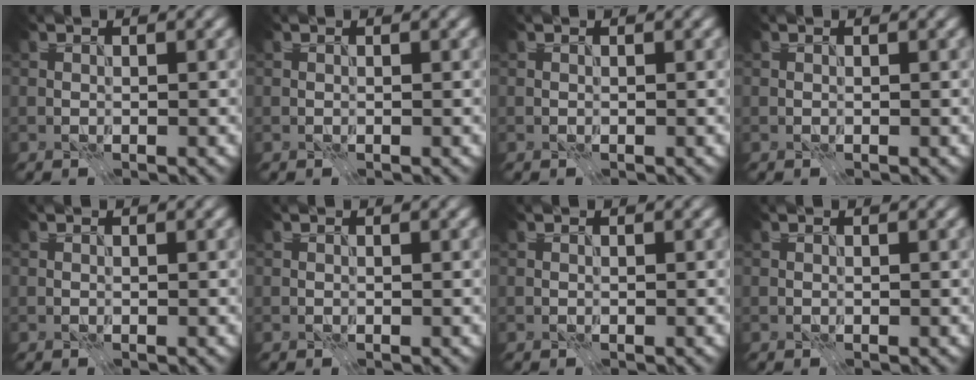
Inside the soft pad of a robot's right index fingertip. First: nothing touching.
{"total": 0.0}
{"total": 0.0}
{"total": 0.0}
{"total": 0.0}
{"total": 0.0}
{"total": 0.0}
{"total": 0.0}